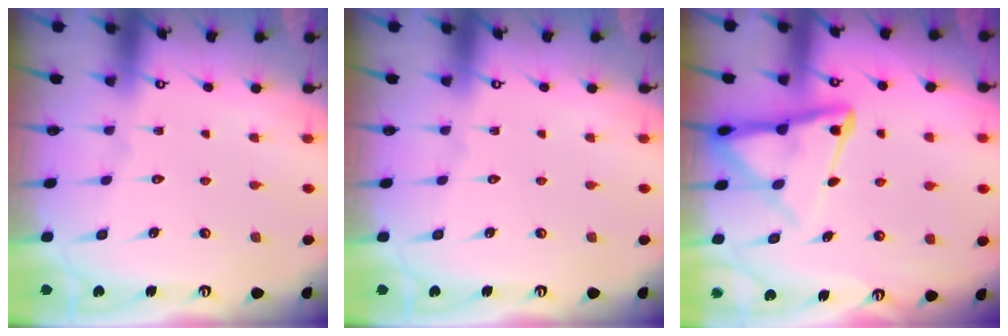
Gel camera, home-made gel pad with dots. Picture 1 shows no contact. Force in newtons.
{"total": 0.0}
{"total": 11.4, "press": 11.3, "slide": 1.2}